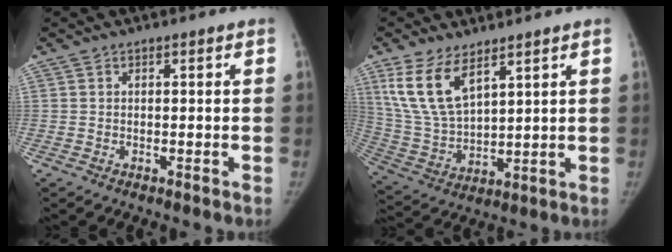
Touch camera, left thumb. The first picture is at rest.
{"total": 12.2, "force": [6.9, 5.5, 8.3], "torque": [-0.161, -0.028, 0.154]}